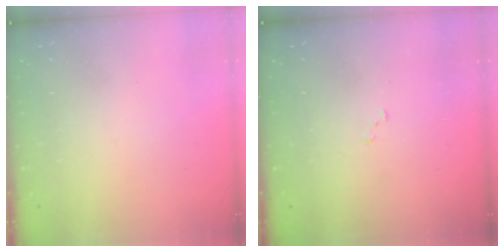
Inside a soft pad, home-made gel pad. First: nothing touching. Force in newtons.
{"total": 6.7, "press": 6.6, "slide": 0.8}